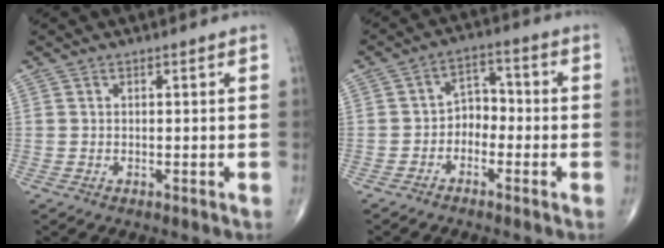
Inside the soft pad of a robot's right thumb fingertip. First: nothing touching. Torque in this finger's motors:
{"motor_torque": [-0.52, 0.02, 0.16, 0.08, 0.08]}